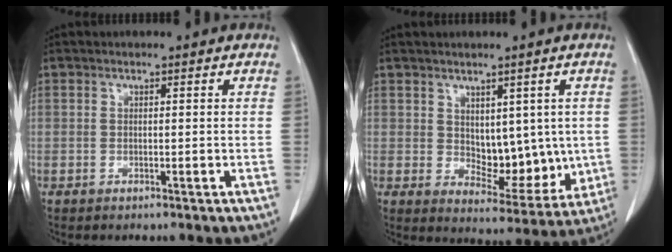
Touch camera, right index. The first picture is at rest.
{"total": 9.0, "force": [0.9, 5.2, 7.3], "torque": [-0.084, -0.006, 0.031]}